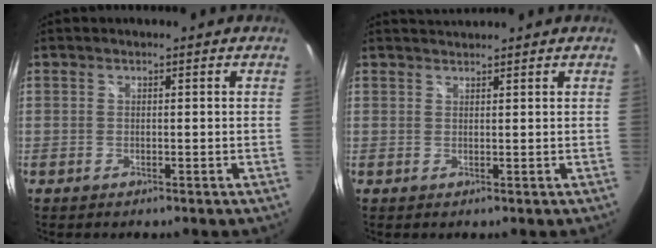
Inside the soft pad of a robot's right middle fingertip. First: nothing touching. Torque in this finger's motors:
{"motor_torque": [-0.02, -0.22, 0.05, 0.00]}